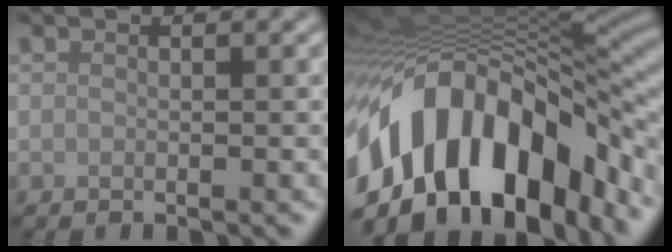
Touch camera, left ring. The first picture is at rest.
{"total": 15.7, "force": [-7.0, 8.5, 11.3], "torque": [-0.193, 0.005, -0.116]}